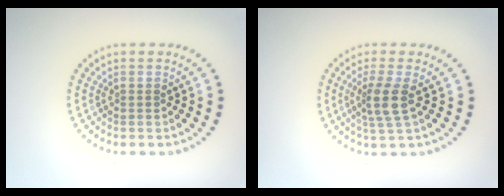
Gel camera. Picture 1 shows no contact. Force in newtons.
{"total": 2.8, "press": 2.2, "slide": 1.7}